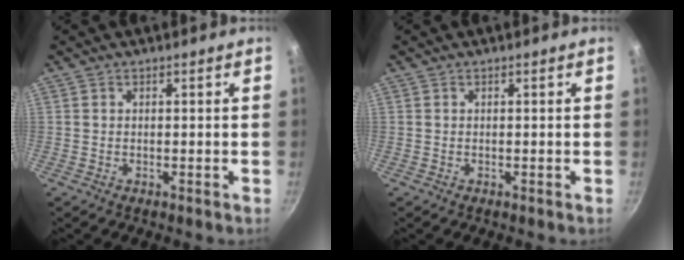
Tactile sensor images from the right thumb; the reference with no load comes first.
{"total": 0.0}